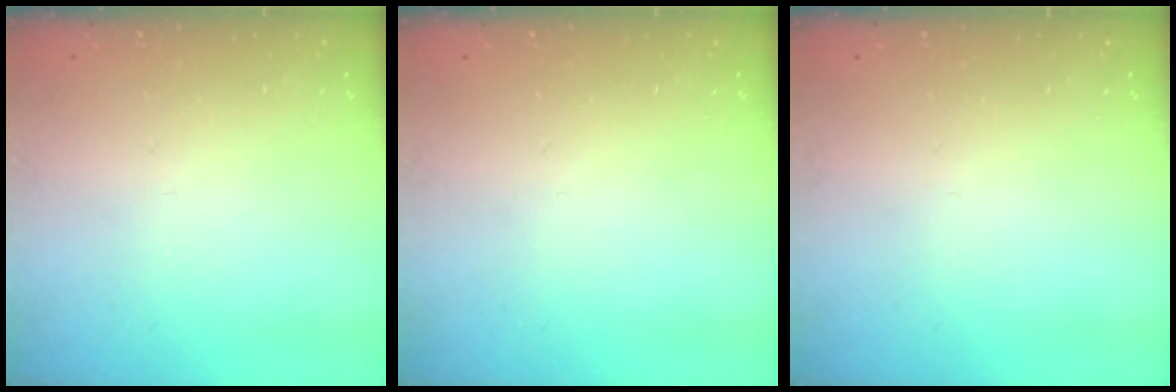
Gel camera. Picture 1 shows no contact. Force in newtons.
{"total": 0.0}
{"total": 0.0}